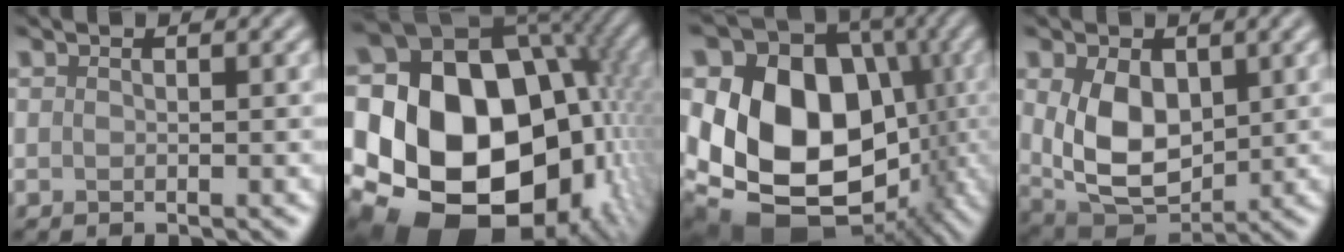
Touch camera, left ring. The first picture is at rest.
{"total": 21.8, "force": [-2.8, 17.0, 13.4], "torque": [-0.217, -0.008, -0.061]}
{"total": 17.6, "force": [-1.4, 14.1, 10.5], "torque": [-0.166, -0.007, -0.015]}
{"total": 7.1, "force": [1.0, 4.8, 5.2], "torque": [-0.109, -0.012, 0.025]}